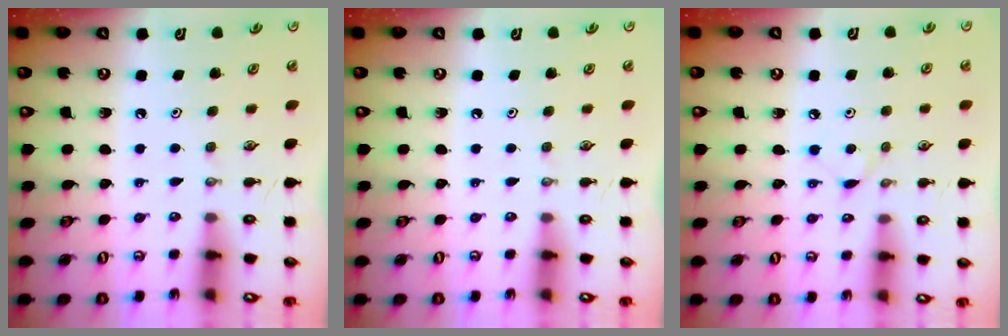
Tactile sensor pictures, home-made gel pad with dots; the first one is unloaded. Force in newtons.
{"total": 0.0}
{"total": 3.8, "press": 3.8, "slide": 0.4}